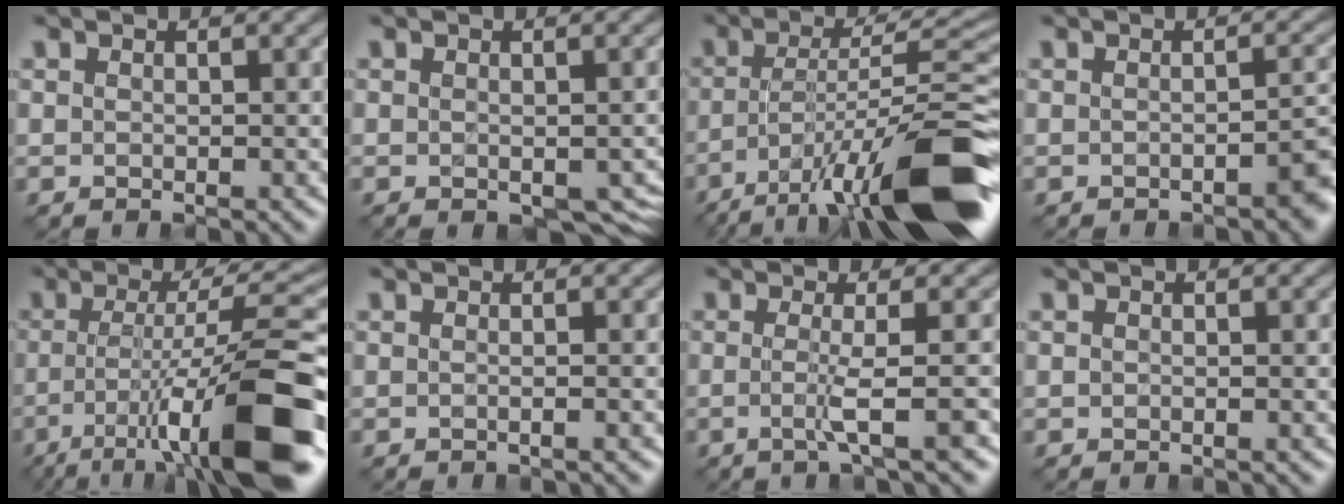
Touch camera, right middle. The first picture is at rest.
{"total": 3.9, "force": [-0.7, 2.5, 3.0], "torque": [-0.046, -0.016, -0.008]}
{"total": 12.9, "force": [-7.2, 1.2, 10.7], "torque": [-0.164, 0.010, -0.128]}
{"total": 3.2, "force": [-1.6, 1.2, 2.5], "torque": [-0.023, 0.001, -0.032]}
{"total": 11.7, "force": [-3.8, 1.3, 11.0], "torque": [-0.158, 0.011, -0.073]}
{"total": 0.5, "force": [-0.3, -0.5, 0.0], "torque": [0.003, 0.002, -0.011]}
{"total": 2.3, "force": [-0.8, -1.1, 1.8], "torque": [-0.038, 0.002, -0.024]}
{"total": 0.0}